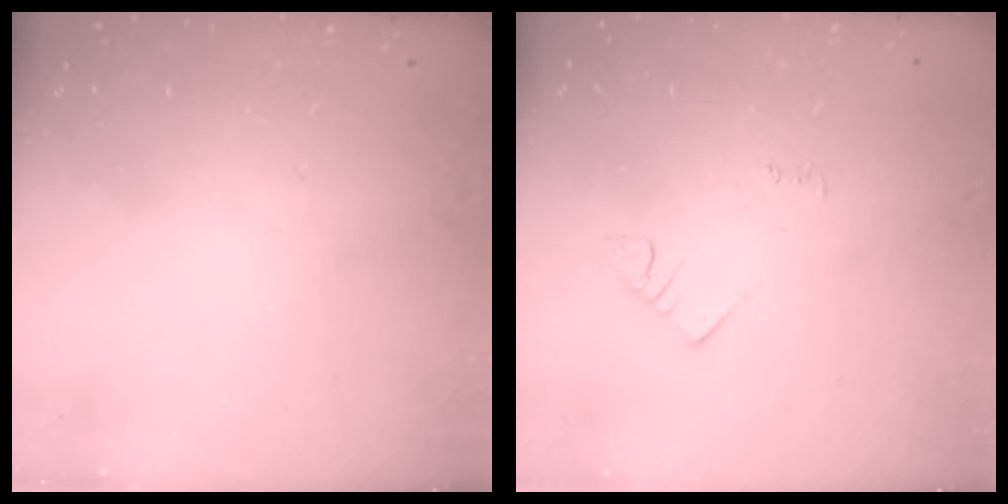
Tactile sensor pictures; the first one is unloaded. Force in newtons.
{"total": 2.5, "press": 2.5, "slide": 0.4}